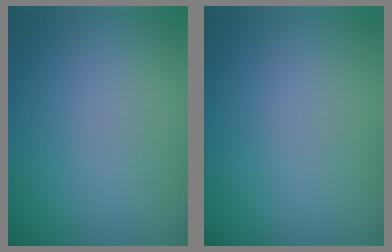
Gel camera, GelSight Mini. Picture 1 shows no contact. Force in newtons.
{"total": 0.0}